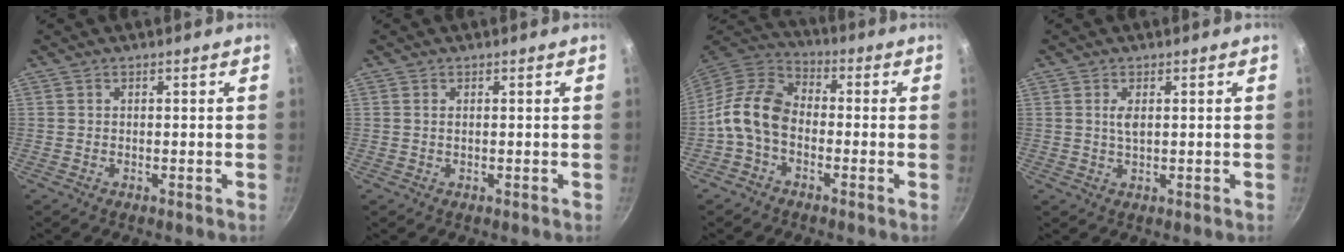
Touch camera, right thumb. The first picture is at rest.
{"total": 0.5, "force": [0.2, 0.2, 0.5], "torque": [-0.009, 0.000, 0.003]}
{"total": 10.9, "force": [-2.5, 7.5, 7.5], "torque": [-0.127, 0.041, -0.071]}
{"total": 2.2, "force": [0.6, 0.9, 1.9], "torque": [-0.035, -0.003, 0.012]}